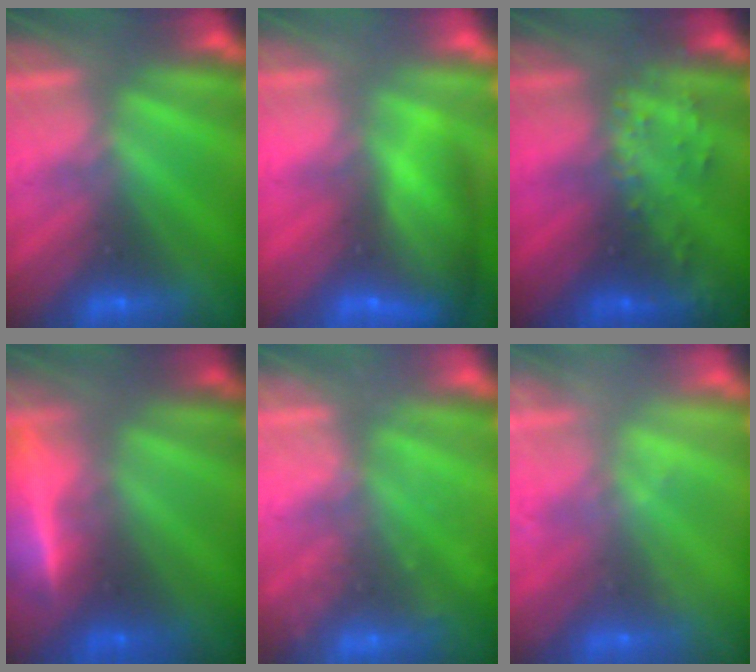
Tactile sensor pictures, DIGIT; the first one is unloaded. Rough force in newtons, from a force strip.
{"total": 10.8}
{"total": 2.7}
{"total": 7.9}
{"total": 2.4}
{"total": 2.2}